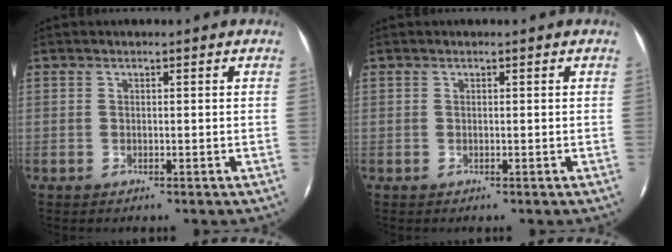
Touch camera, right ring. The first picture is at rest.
{"total": 0.0}